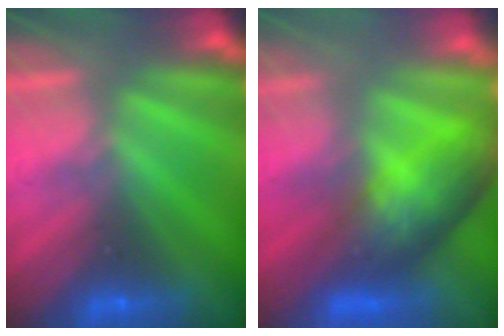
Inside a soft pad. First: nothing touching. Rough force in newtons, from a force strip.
{"total": 6.5}